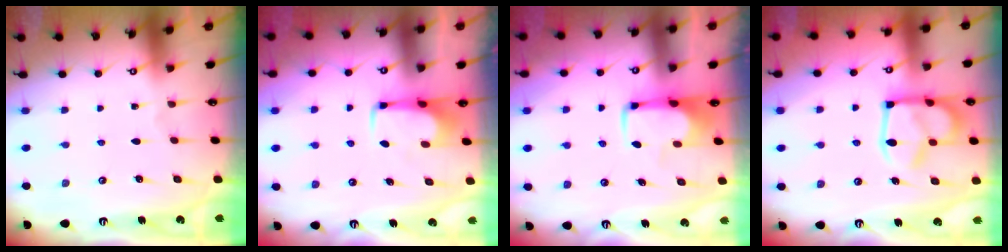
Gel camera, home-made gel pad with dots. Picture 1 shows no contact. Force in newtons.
{"total": 1.7, "press": 1.6, "slide": 0.5}
{"total": 2.0, "press": 2.0, "slide": 0.4}
{"total": 9.0, "press": 8.9, "slide": 1.5}